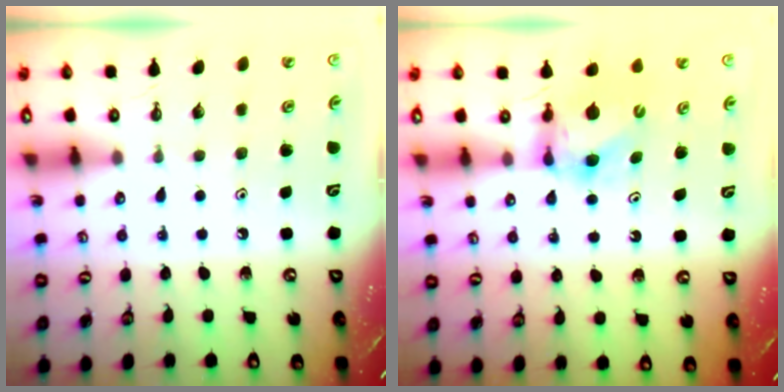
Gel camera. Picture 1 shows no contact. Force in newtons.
{"total": 6.8, "press": 6.8, "slide": 0.3}